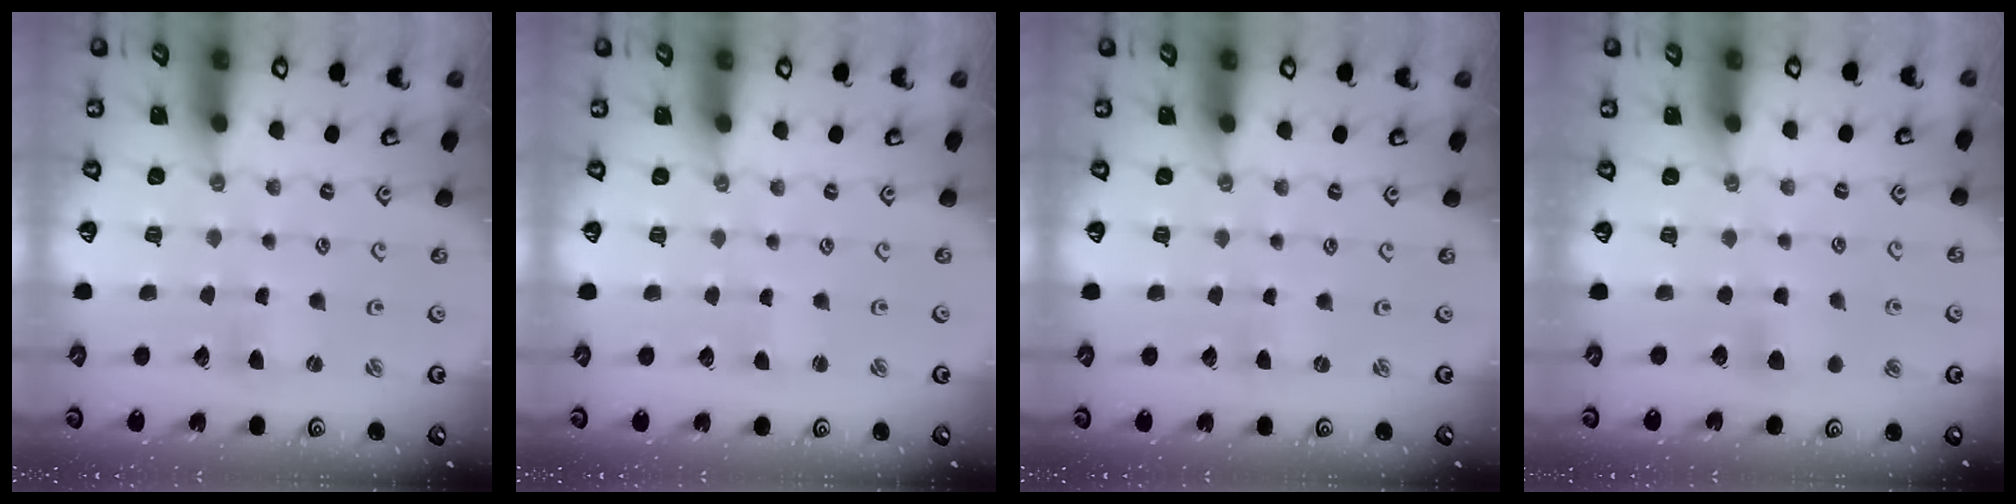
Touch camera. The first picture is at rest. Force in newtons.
{"total": 1.4, "press": 1.4, "slide": 0.0}
{"total": 0.0}
{"total": 5.2, "press": 5.2, "slide": 0.6}